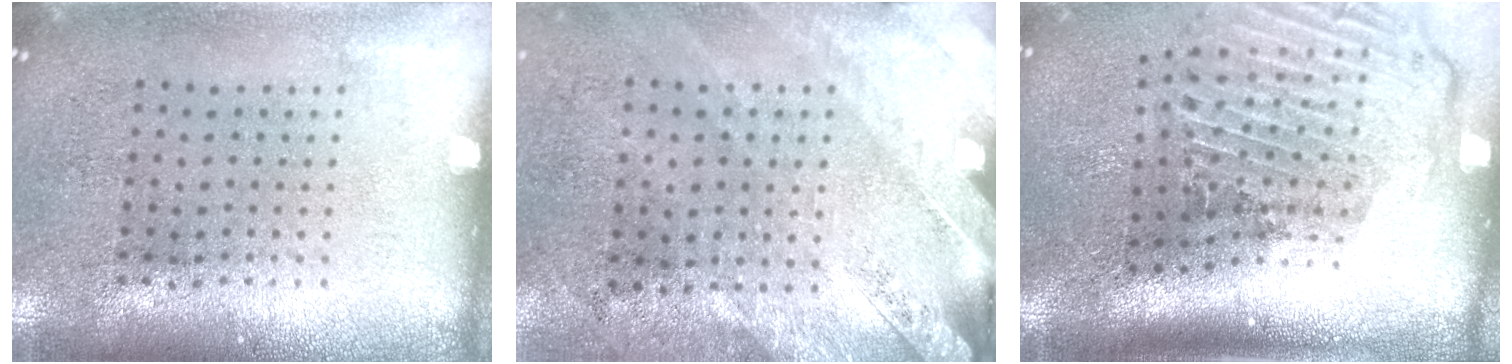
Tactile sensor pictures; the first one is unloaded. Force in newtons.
{"total": 2.4, "press": 2.0, "slide": 1.3}
{"total": 2.9, "press": 2.0, "slide": 2.2}